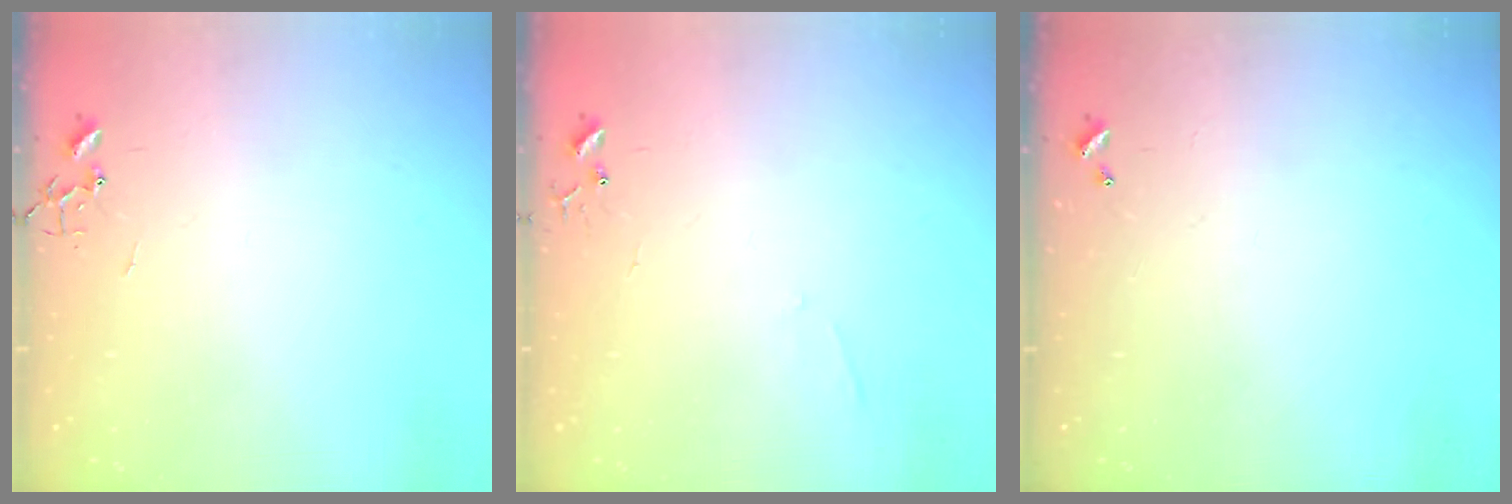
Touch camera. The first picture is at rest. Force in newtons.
{"total": 3.8, "press": 3.7, "slide": 0.6}
{"total": 0.0}